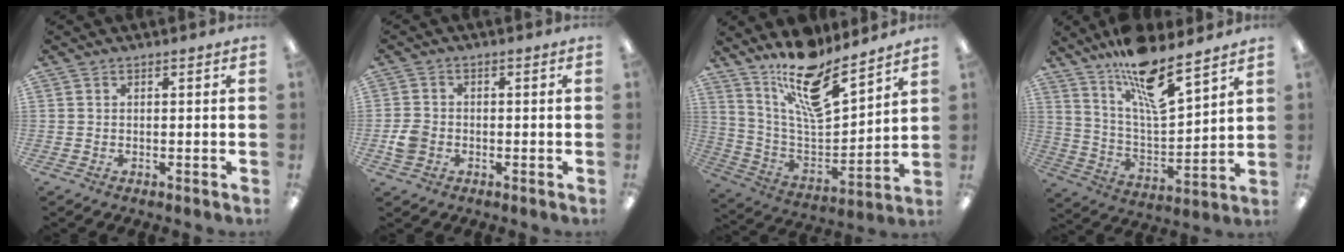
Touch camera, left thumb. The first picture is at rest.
{"total": 4.0, "force": [-1.3, 3.2, 1.9], "torque": [-0.030, 0.009, -0.022]}
{"total": 17.3, "force": [13.5, 5.3, 9.5], "torque": [-0.175, -0.092, 0.233]}
{"total": 16.2, "force": [12.3, 4.5, 9.6], "torque": [-0.162, -0.079, 0.207]}